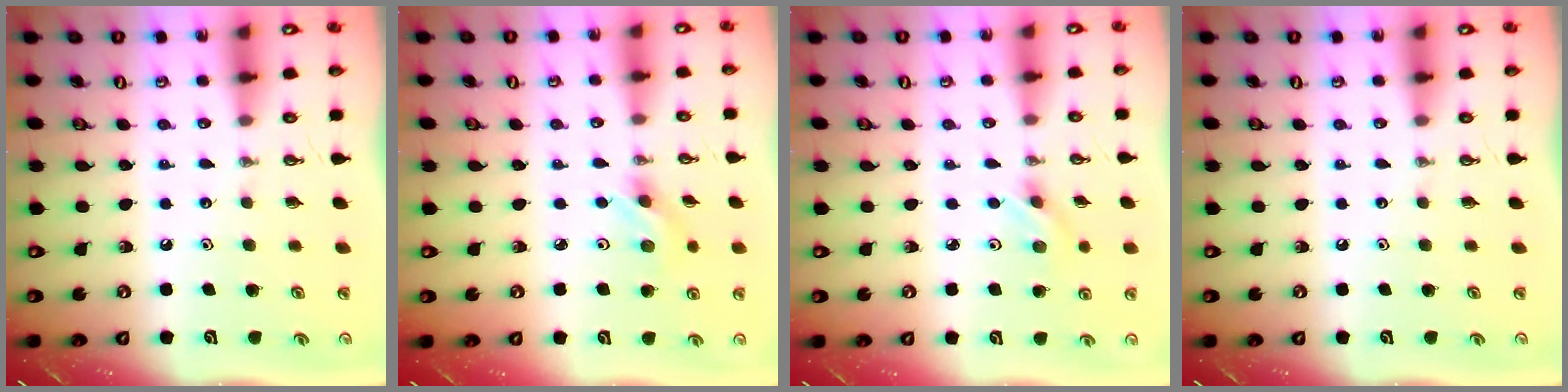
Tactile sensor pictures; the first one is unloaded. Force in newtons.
{"total": 3.2, "press": 3.0, "slide": 0.9}
{"total": 3.6, "press": 3.3, "slide": 1.3}
{"total": 0.0}